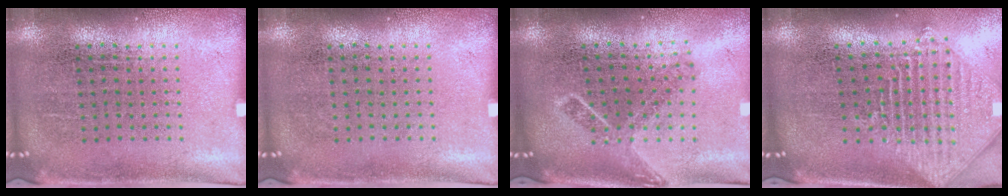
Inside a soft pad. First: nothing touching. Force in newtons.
{"total": 0.0}
{"total": 1.8, "press": 1.4, "slide": 1.2}
{"total": 2.2, "press": 1.8, "slide": 1.3}